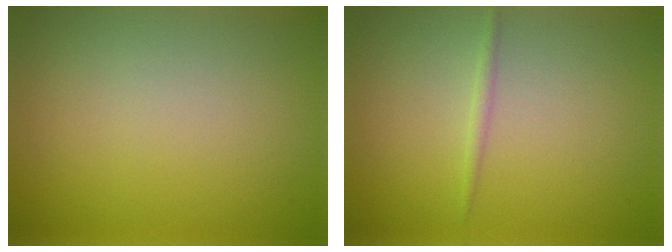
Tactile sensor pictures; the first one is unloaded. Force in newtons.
{"total": 0.8, "press": 0.8, "slide": 0.1}